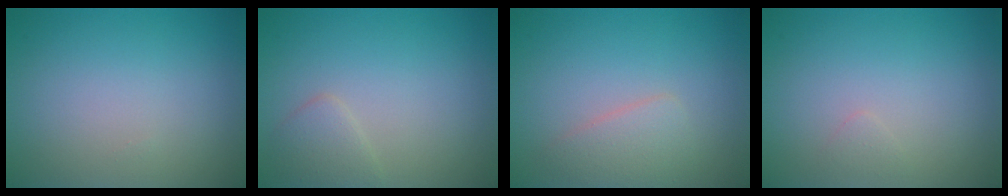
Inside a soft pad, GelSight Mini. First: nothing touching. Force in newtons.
{"total": 1.6, "press": 1.6, "slide": 0.1}
{"total": 2.2, "press": 2.2, "slide": 0.0}
{"total": 0.6, "press": 0.6, "slide": 0.0}